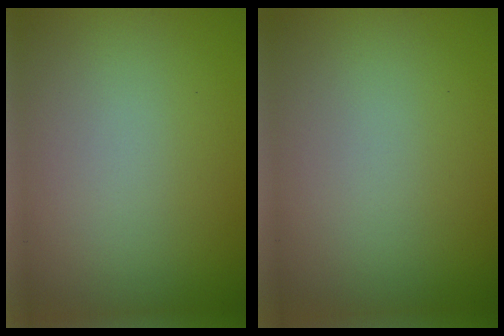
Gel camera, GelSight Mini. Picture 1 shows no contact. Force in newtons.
{"total": 0.0}